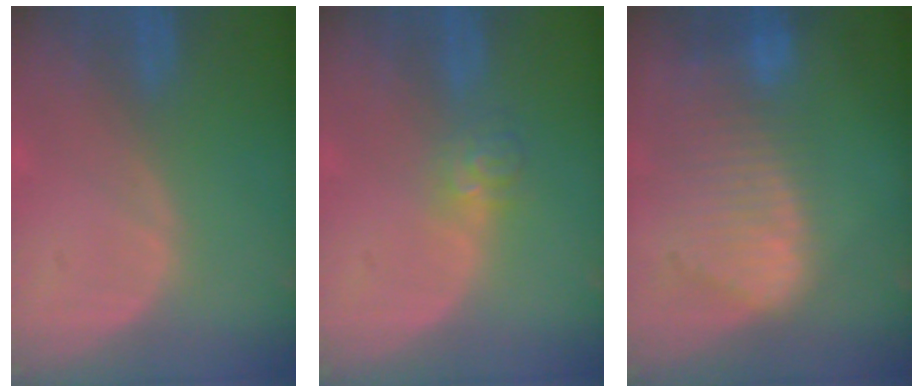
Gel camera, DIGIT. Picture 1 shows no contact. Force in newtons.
{"total": 3.6, "press": 3.5, "slide": 1.0}
{"total": 9.7, "press": 8.4, "slide": 5.0}